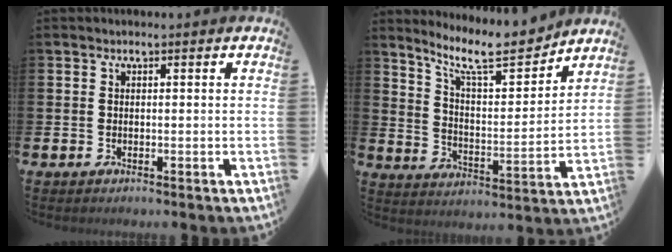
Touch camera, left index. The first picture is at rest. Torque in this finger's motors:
{"motor_torque": [-0.17, -0.81, 0.45, 0.14]}